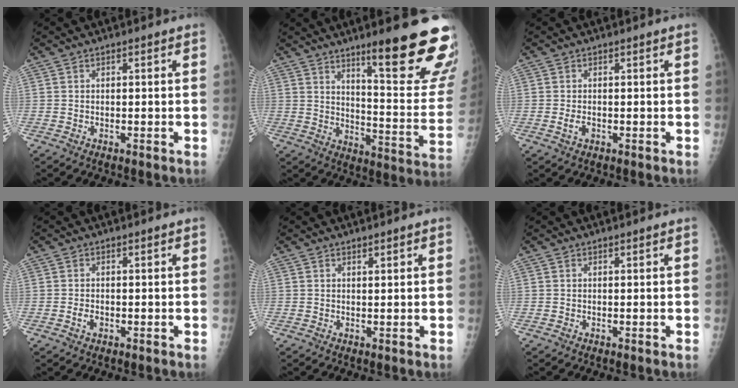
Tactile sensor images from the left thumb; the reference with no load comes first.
{"total": 22.2, "force": [13.4, 3.4, 17.4], "torque": [-0.201, -0.086, 0.197]}
{"total": 1.6, "force": [-0.3, 1.0, 1.2], "torque": [-0.023, 0.000, -0.004]}
{"total": 1.4, "force": [-0.4, 0.9, 0.9], "torque": [-0.016, 0.001, -0.006]}
{"total": 0.7, "force": [0.6, 0.0, 0.4], "torque": [-0.005, -0.005, 0.011]}
{"total": 0.0}